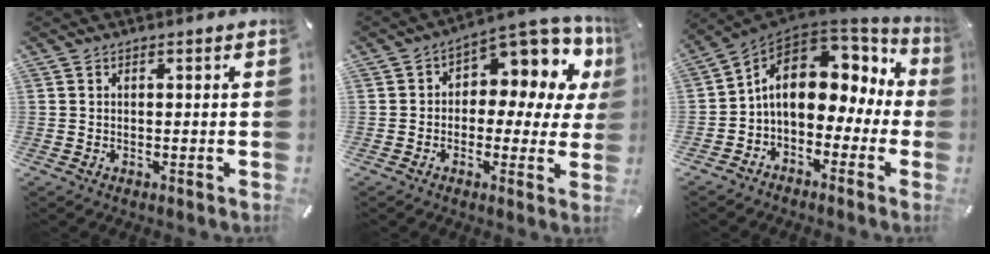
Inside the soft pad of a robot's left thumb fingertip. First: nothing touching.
{"total": 9.9, "force": [4.4, 5.8, 6.7], "torque": [-0.085, -0.045, 0.074]}
{"total": 12.4, "force": [1.8, 8.7, 8.6], "torque": [-0.158, -0.002, 0.029]}